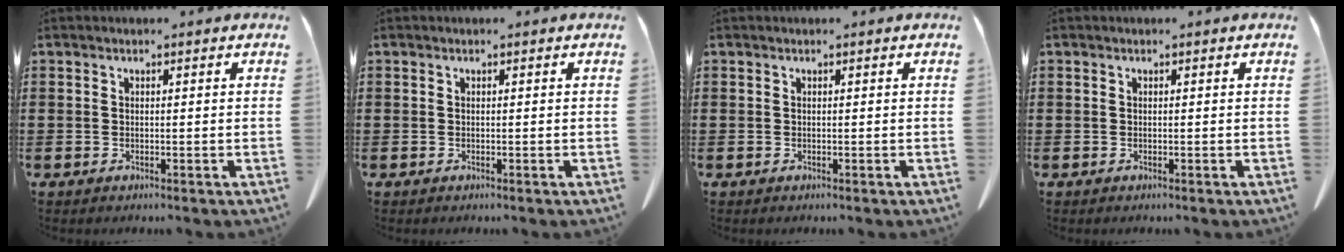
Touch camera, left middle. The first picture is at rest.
{"total": 0.0}
{"total": 0.0}
{"total": 0.0}